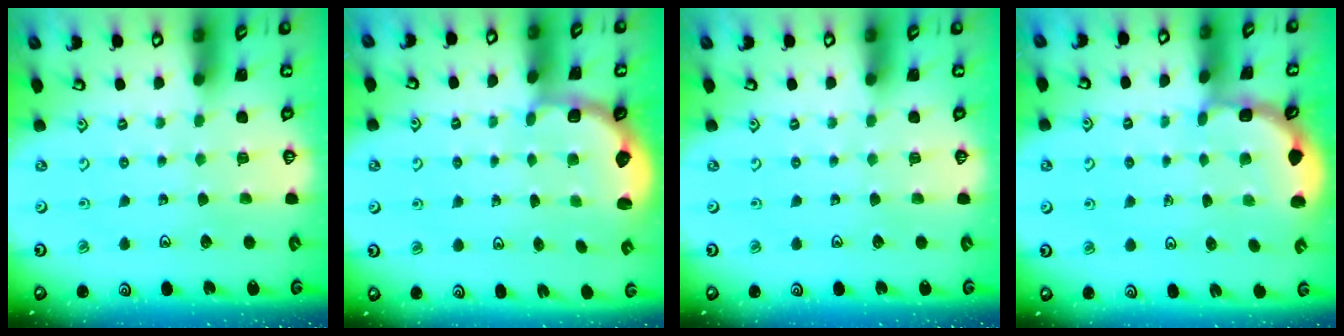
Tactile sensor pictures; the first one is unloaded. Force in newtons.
{"total": 2.7, "press": 1.9, "slide": 1.9}
{"total": 0.0}
{"total": 1.9, "press": 1.9, "slide": 0.3}